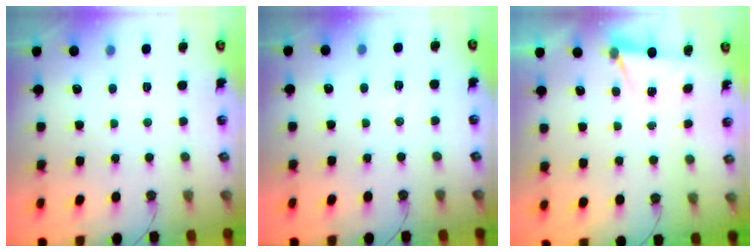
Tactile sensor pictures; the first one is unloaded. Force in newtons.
{"total": 4.5, "press": 3.9, "slide": 2.3}
{"total": 4.8, "press": 1.7, "slide": 4.4}